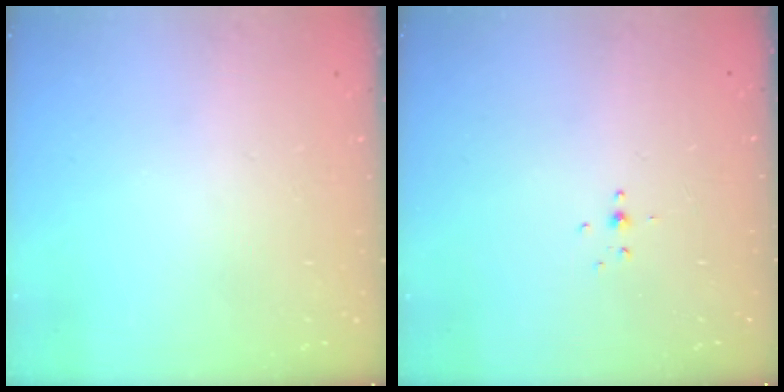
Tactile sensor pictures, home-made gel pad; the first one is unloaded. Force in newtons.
{"total": 2.4, "press": 2.3, "slide": 0.8}